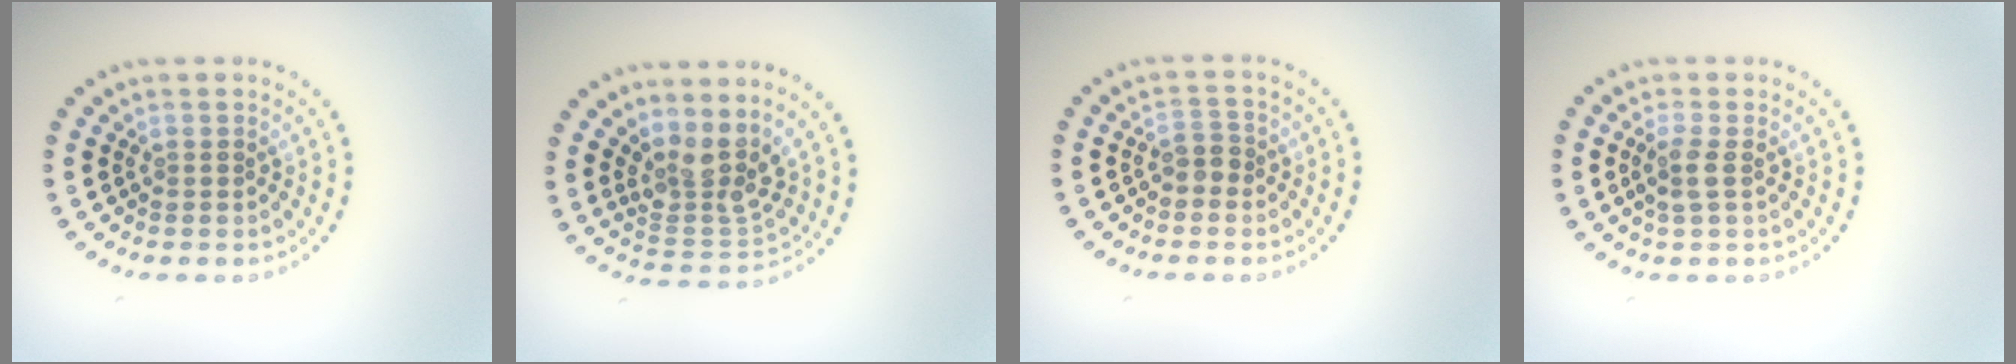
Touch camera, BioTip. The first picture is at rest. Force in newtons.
{"total": 3.7, "press": 2.8, "slide": 2.3}
{"total": 1.5, "press": 1.3, "slide": 0.7}
{"total": 1.6, "press": 1.4, "slide": 0.7}